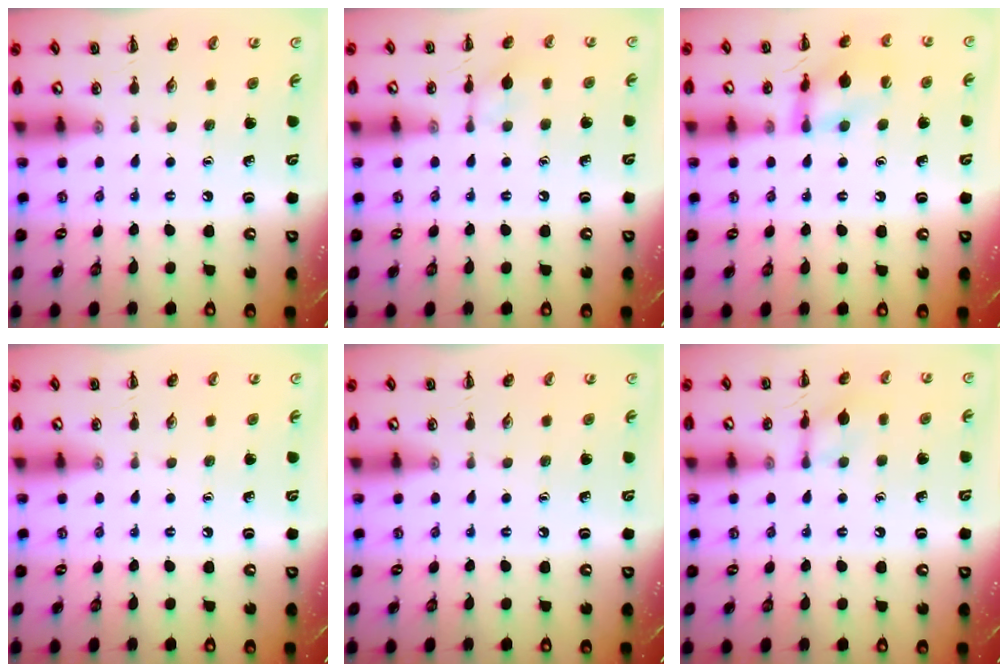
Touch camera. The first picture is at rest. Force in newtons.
{"total": 5.0, "press": 5.0, "slide": 0.5}
{"total": 13.1, "press": 13.0, "slide": 0.6}
{"total": 0.0}
{"total": 0.0}
{"total": 7.4, "press": 7.4, "slide": 0.2}